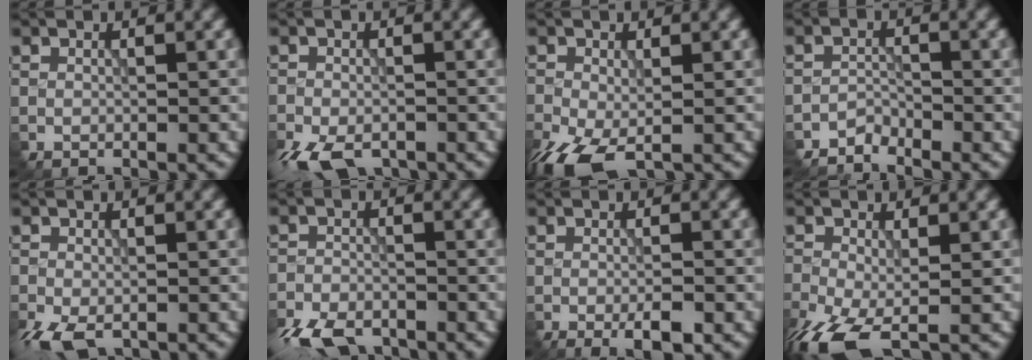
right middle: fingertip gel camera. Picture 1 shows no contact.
{"total": 6.0, "force": [-4.2, 2.7, 3.4], "torque": [-0.069, -0.025, -0.077]}
{"total": 6.2, "force": [-3.4, 3.0, 4.3], "torque": [-0.110, -0.027, -0.060]}
{"total": 1.7, "force": [-1.7, 0.1, -0.3], "torque": [0.006, 0.006, -0.036]}
{"total": 3.9, "force": [-2.5, 1.8, 2.5], "torque": [-0.056, -0.014, -0.047]}
{"total": 5.9, "force": [-4.8, 2.3, 2.5], "torque": [-0.048, -0.024, -0.097]}
{"total": 2.4, "force": [-1.4, 0.3, 2.0], "torque": [-0.037, -0.002, -0.025]}
{"total": 6.7, "force": [-3.9, 2.7, 4.8], "torque": [-0.117, -0.024, -0.077]}